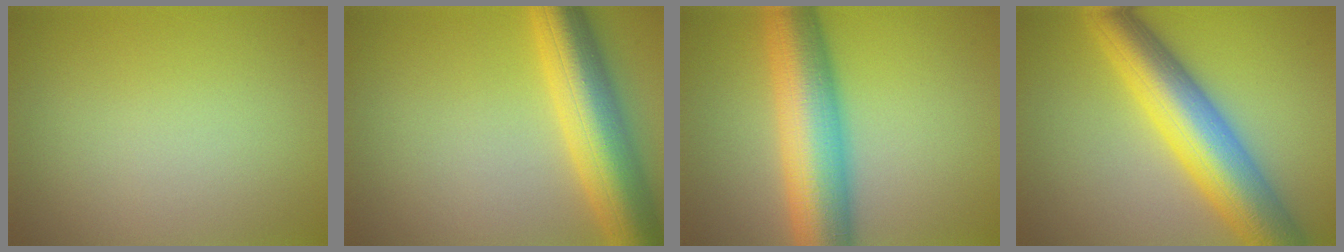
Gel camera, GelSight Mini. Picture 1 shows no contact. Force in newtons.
{"total": 9.0, "press": 9.0, "slide": 0.5}
{"total": 10.2, "press": 10.2, "slide": 0.3}
{"total": 9.8, "press": 9.8, "slide": 0.1}